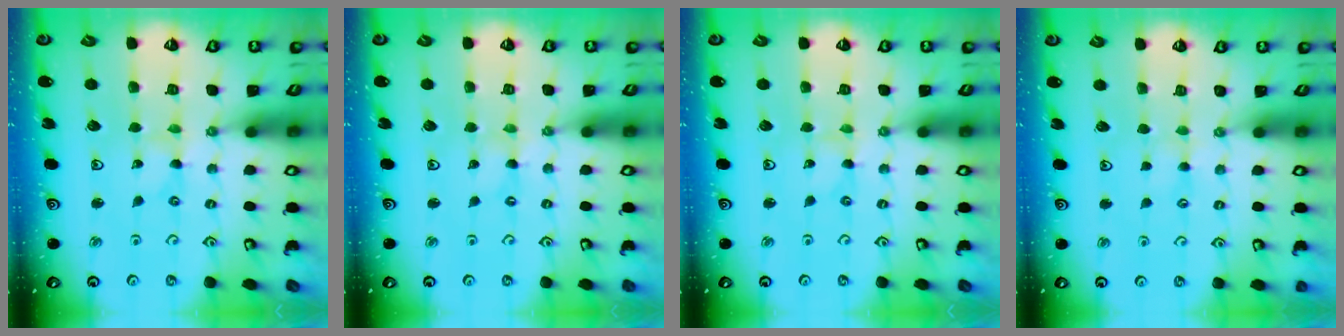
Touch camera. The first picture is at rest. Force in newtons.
{"total": 0.0}
{"total": 0.0}
{"total": 1.7, "press": 1.7, "slide": 0.3}